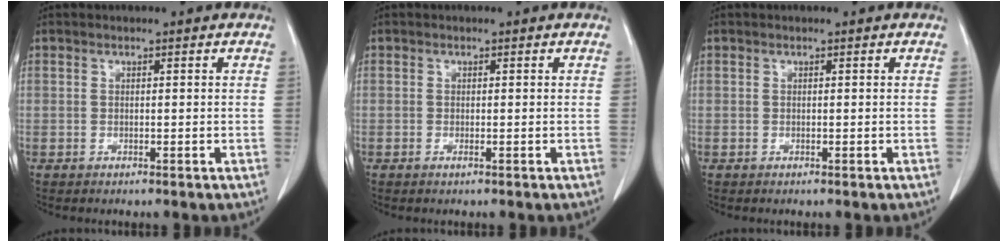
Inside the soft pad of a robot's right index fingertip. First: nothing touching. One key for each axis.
{"total": 0.9, "fx": -0.3, "fy": 0.4, "fz": 0.7, "tx": -0.016, "ty": -0.002, "tz": -0.003}
{"total": 0.0}